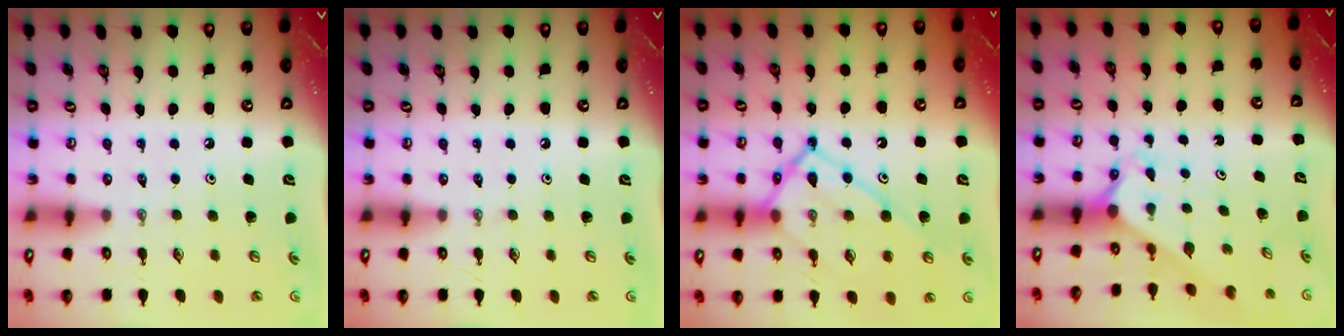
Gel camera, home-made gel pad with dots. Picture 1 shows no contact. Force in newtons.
{"total": 0.0}
{"total": 16.0, "press": 15.9, "slide": 1.4}
{"total": 1.8, "press": 1.8, "slide": 0.1}